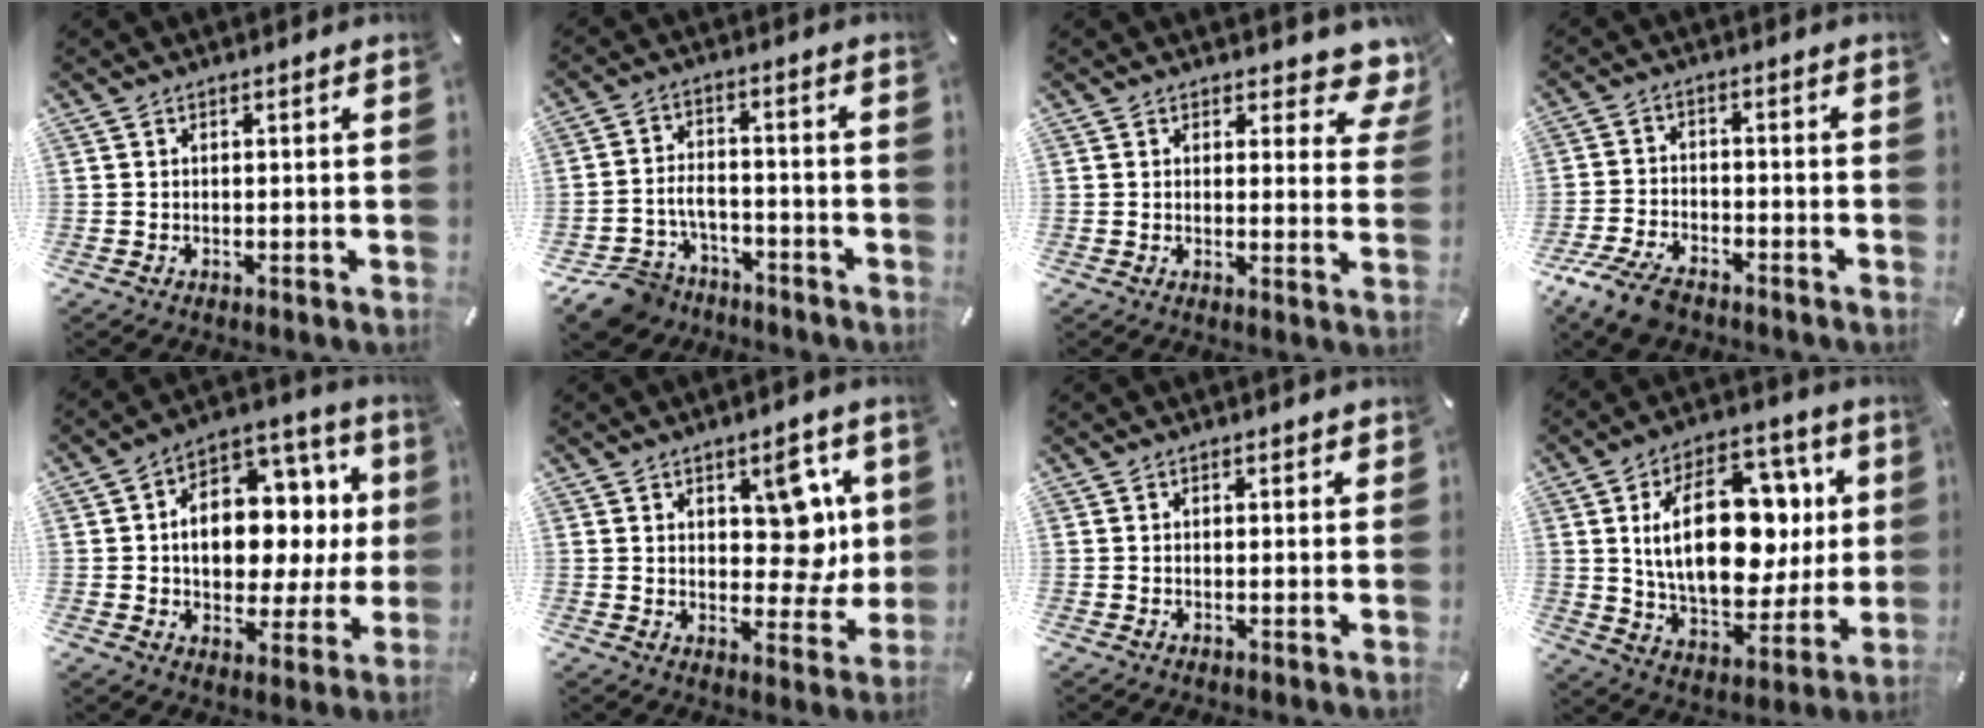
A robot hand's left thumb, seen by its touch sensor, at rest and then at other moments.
{"total": 8.6, "force": [-6.0, 5.5, 2.8], "torque": [-0.059, 0.034, -0.112]}
{"total": 5.9, "force": [4.2, 3.2, 2.5], "torque": [-0.014, -0.034, 0.070]}
{"total": 8.1, "force": [-6.1, 3.8, 3.8], "torque": [-0.088, 0.023, -0.118]}
{"total": 14.6, "force": [0.9, 10.7, 9.9], "torque": [-0.145, -0.013, 0.021]}
{"total": 11.5, "force": [3.8, 7.1, 8.2], "torque": [-0.087, -0.019, 0.063]}
{"total": 0.6, "force": [0.2, 0.5, 0.2], "torque": [0.005, -0.001, 0.002]}
{"total": 23.8, "force": [4.2, 14.9, 18.0], "torque": [-0.302, -0.006, 0.071]}